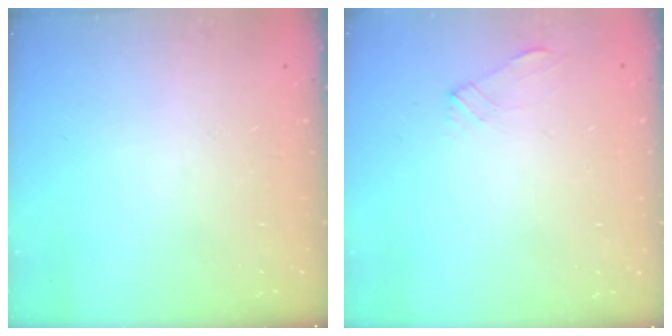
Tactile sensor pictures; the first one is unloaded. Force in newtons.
{"total": 1.9, "press": 1.9, "slide": 0.4}